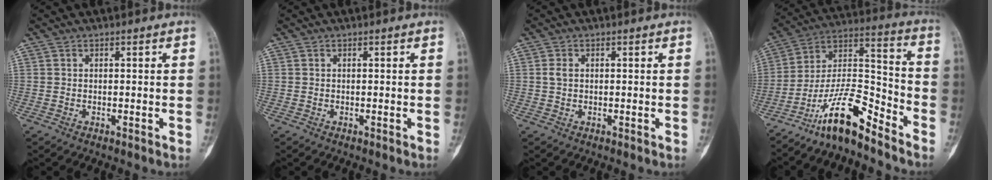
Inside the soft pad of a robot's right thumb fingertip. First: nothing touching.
{"total": 0.0}
{"total": 1.5, "force": [0.2, 1.0, 1.0], "torque": [-0.021, 0.003, 0.004]}
{"total": 14.0, "force": [-10.7, 3.5, 8.4], "torque": [-0.150, 0.100, -0.199]}